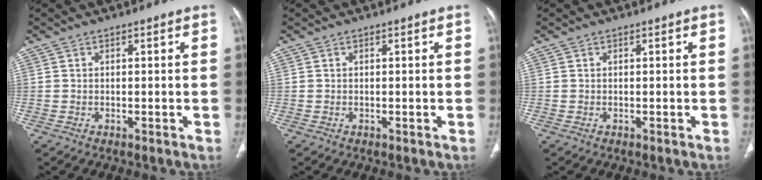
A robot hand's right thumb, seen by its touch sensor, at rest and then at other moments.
{"total": 0.0}
{"total": 0.0}